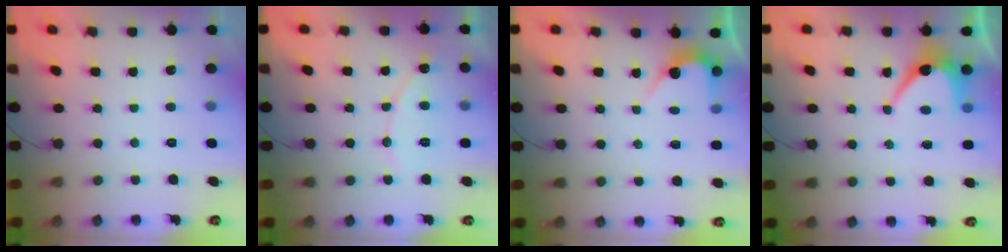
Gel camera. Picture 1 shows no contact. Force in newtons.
{"total": 8.7, "press": 8.6, "slide": 0.8}
{"total": 3.6, "press": 3.6, "slide": 0.3}
{"total": 7.4, "press": 7.3, "slide": 0.8}